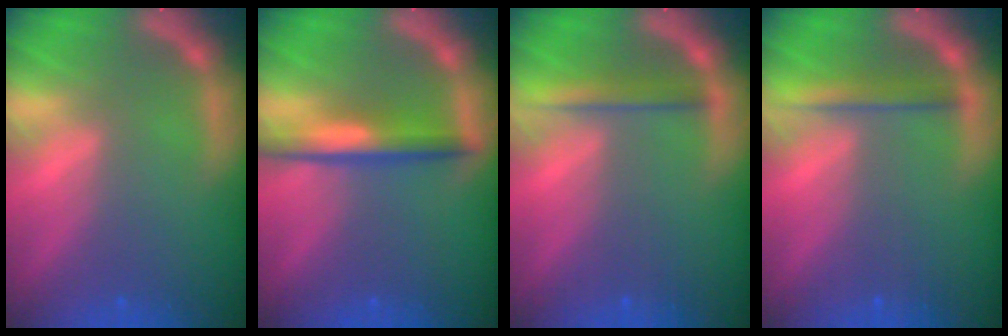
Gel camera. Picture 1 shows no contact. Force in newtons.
{"total": 4.0}
{"total": 2.5}
{"total": 2.5}